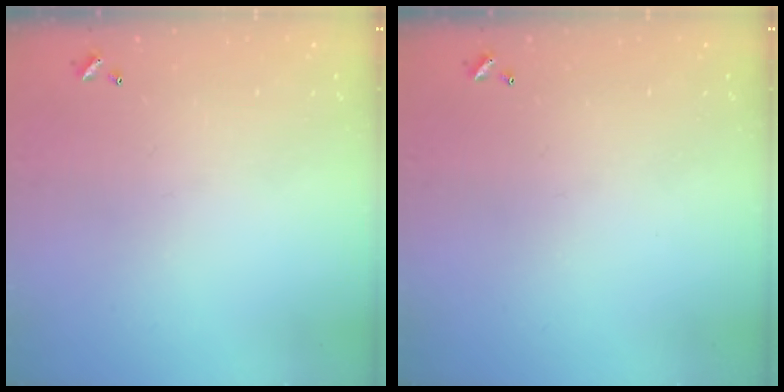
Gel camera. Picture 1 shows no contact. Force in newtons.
{"total": 0.0}